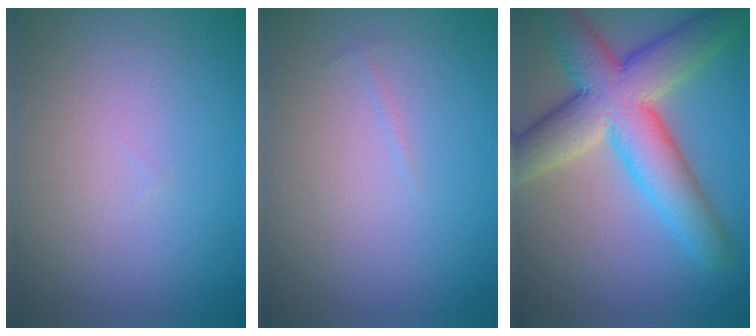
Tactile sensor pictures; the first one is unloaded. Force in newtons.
{"total": 0.8, "press": 0.8, "slide": 0.2}
{"total": 10.2, "press": 10.1, "slide": 0.6}